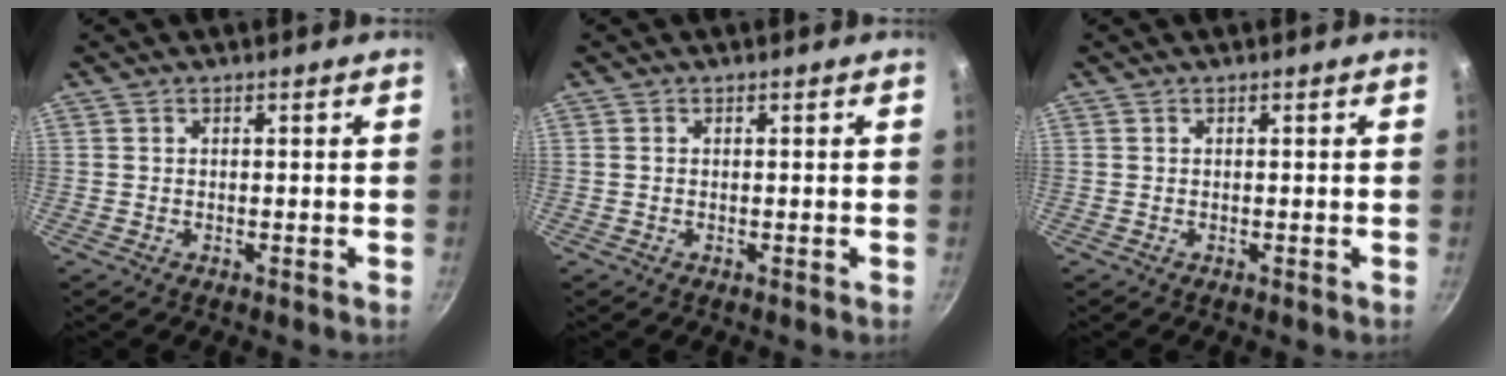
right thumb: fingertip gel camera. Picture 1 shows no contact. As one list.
[{"total": 0.0}, {"total": 0.0}]